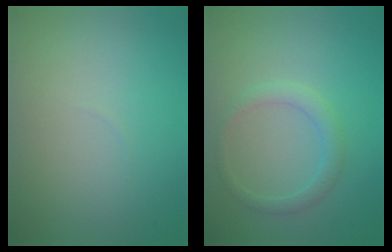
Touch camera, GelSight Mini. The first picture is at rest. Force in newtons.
{"total": 1.8, "press": 1.8, "slide": 0.0}